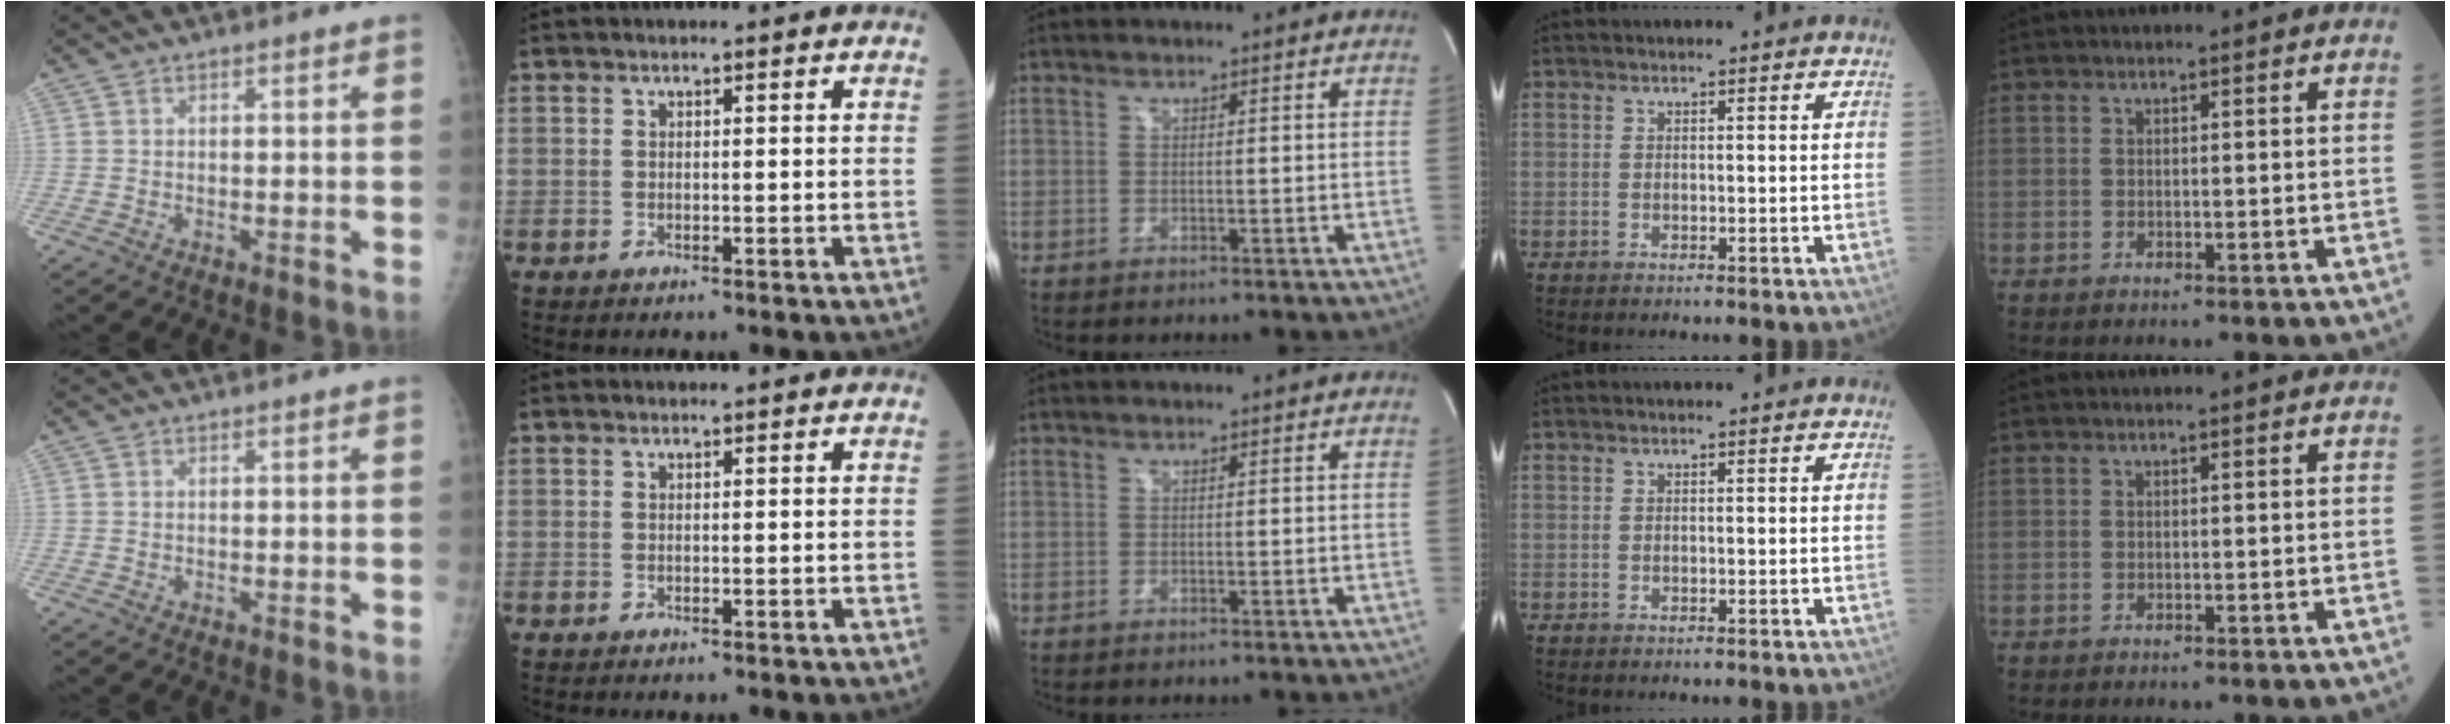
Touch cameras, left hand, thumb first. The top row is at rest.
{}